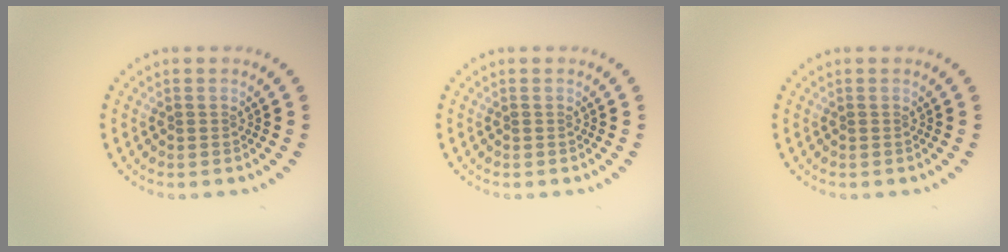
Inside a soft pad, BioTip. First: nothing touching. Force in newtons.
{"total": 0.0}
{"total": 0.0}